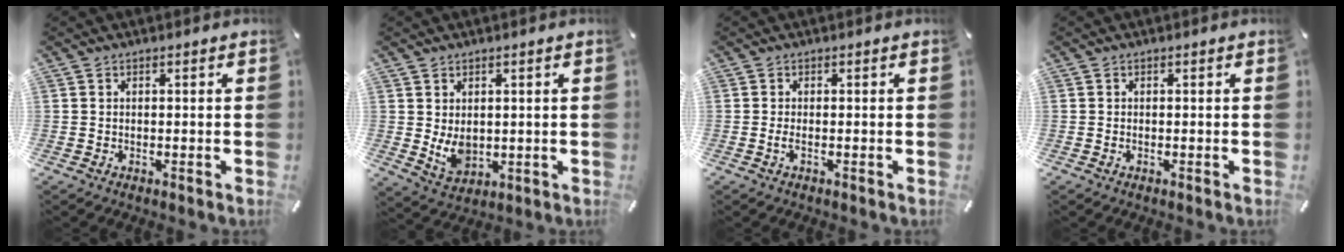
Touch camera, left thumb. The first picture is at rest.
{"total": 6.0, "force": [0.8, 4.8, 3.6], "torque": [-0.071, -0.008, 0.016]}
{"total": 1.6, "force": [-0.5, 0.4, 1.5], "torque": [-0.027, -0.002, -0.008]}
{"total": 0.7, "force": [-0.3, 0.3, 0.6], "torque": [-0.011, -0.003, -0.005]}